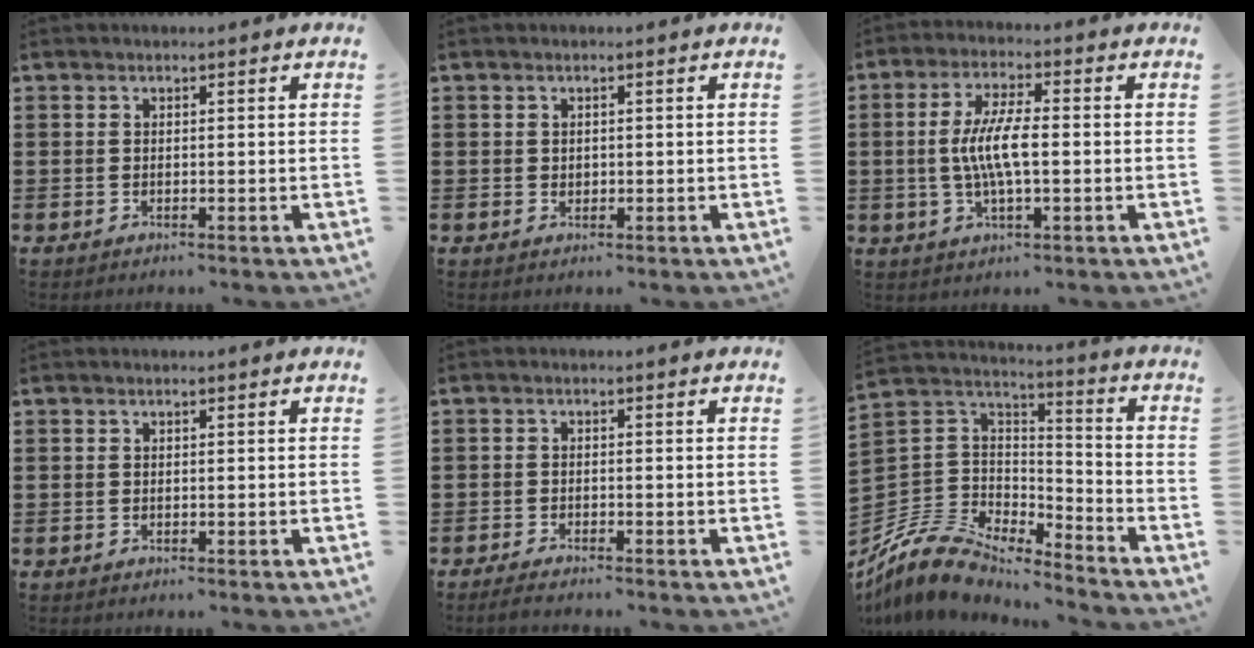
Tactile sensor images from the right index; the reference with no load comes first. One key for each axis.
{"total": 0.7, "fx": 0.3, "fy": 0.6, "fz": 0.1, "tx": -0.005, "ty": 0.005, "tz": 0.006}
{"total": 6.9, "fx": -0.4, "fy": 1.6, "fz": 6.7, "tx": -0.137, "ty": -0.003, "tz": -0.013}
{"total": 0.0}
{"total": 1.3, "fx": -1.3, "fy": -0.2, "fz": 0.4, "tx": -0.006, "ty": 0.000, "tz": -0.023}
{"total": 8.6, "fx": -7.5, "fy": 3.6, "fz": 2.2, "tx": -0.077, "ty": 0.001, "tz": -0.155}